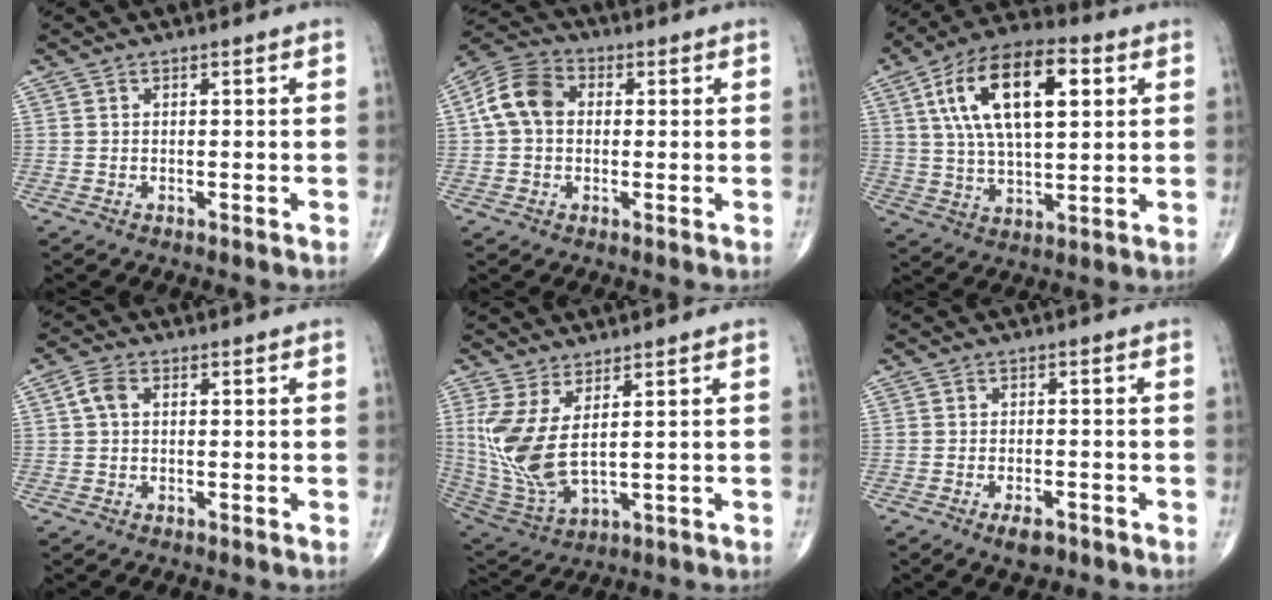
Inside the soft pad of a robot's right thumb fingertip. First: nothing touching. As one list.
[{"total": 8.9, "force": [0.9, 6.6, 5.9], "torque": [-0.109, 0.026, 0.006]}, {"total": 19.0, "force": [5.7, 8.8, 15.9], "torque": [-0.267, 0.006, 0.092]}, {"total": 3.1, "force": [0.6, 2.0, 2.3], "torque": [-0.050, 0.010, 0.008]}, {"total": 11.6, "force": [2.8, 4.4, 10.3], "torque": [-0.243, -0.027, 0.074]}, {"total": 3.3, "force": [-2.1, 1.4, 2.2], "torque": [-0.036, 0.004, -0.033]}]